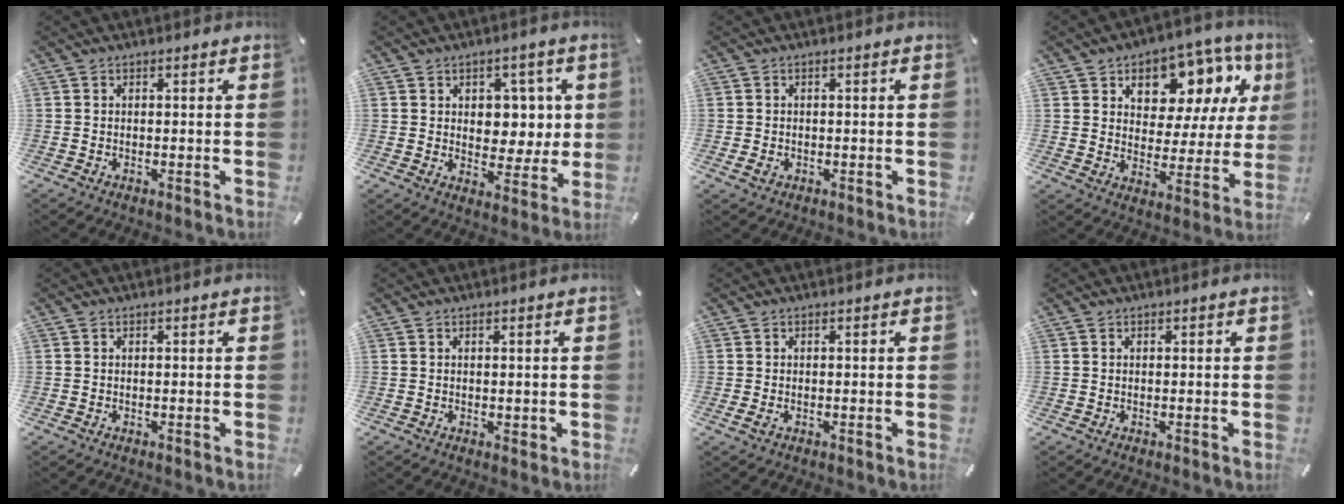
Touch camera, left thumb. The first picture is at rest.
{"total": 7.5, "force": [2.2, 6.2, 3.7], "torque": [-0.038, -0.007, 0.035]}
{"total": 1.6, "force": [-0.6, 1.2, 0.9], "torque": [-0.022, 0.000, -0.012]}
{"total": 12.7, "force": [7.1, 8.7, 6.0], "torque": [-0.092, -0.048, 0.125]}
{"total": 0.0}
{"total": 0.7, "force": [0.3, 0.7, 0.2], "torque": [-0.003, 0.004, 0.004]}
{"total": 1.1, "force": [-0.2, 0.4, 0.9], "torque": [-0.015, 0.001, -0.003]}
{"total": 0.0}